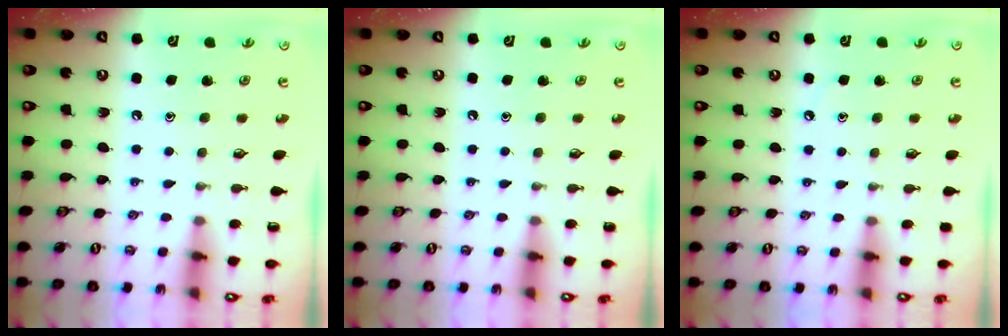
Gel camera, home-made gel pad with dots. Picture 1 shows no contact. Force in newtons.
{"total": 0.0}
{"total": 2.7, "press": 2.7, "slide": 0.4}